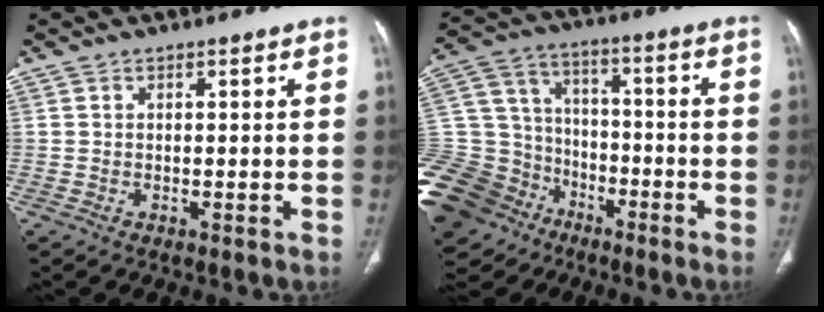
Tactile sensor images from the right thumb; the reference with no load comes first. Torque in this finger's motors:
{"motor_torque": [4.25, 0.76, 1.35, -1.42, 0.27]}